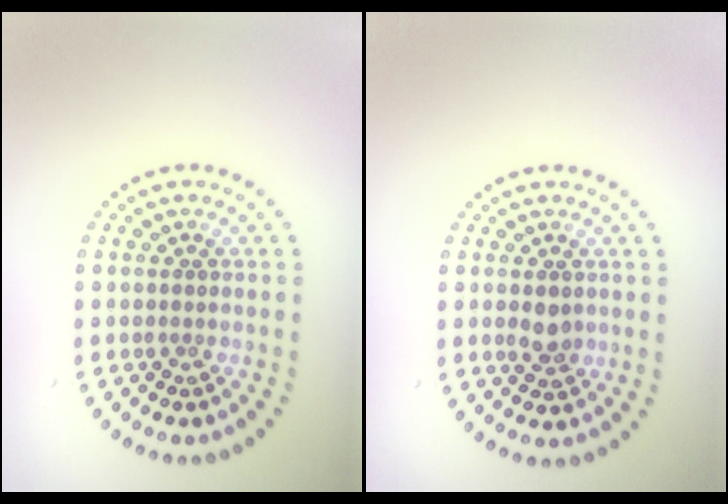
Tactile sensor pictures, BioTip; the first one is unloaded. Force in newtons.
{"total": 1.9, "press": 1.9, "slide": 0.2}